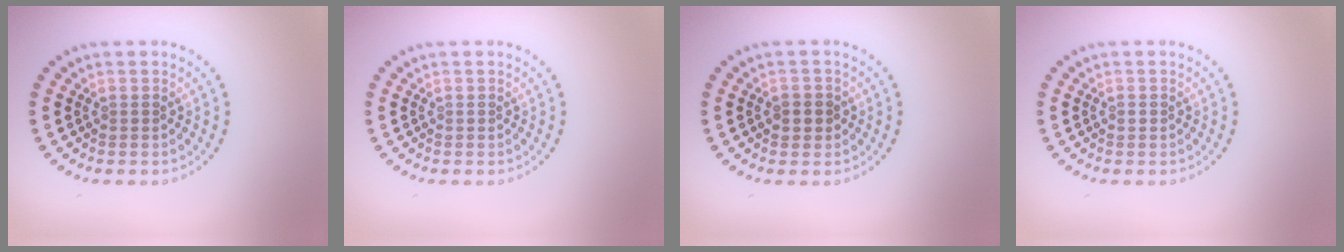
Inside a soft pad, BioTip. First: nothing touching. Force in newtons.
{"total": 0.0}
{"total": 1.7, "press": 1.6, "slide": 0.5}
{"total": 0.5, "press": 0.5, "slide": 0.1}